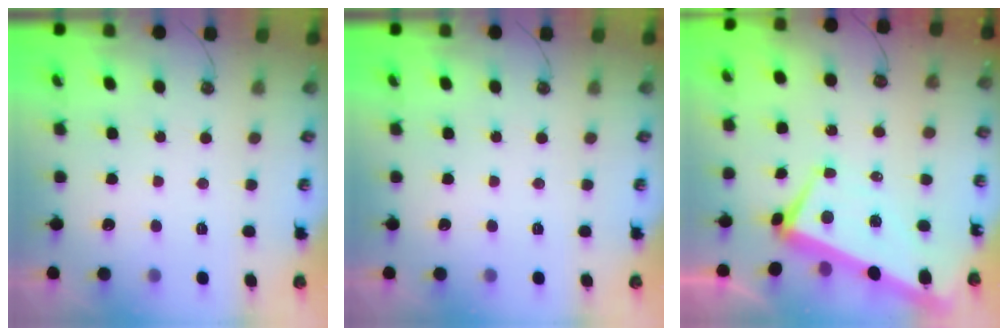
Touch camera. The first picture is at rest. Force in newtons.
{"total": 0.0}
{"total": 2.0, "press": 1.6, "slide": 1.2}